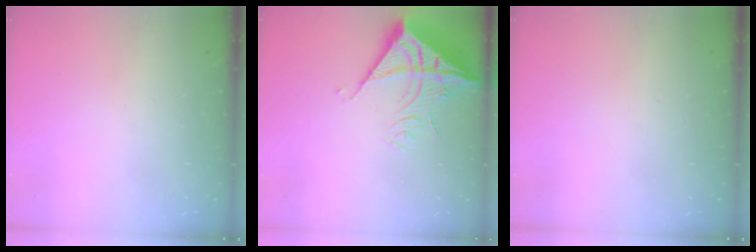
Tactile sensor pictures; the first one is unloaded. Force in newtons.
{"total": 15.7, "press": 15.6, "slide": 1.8}
{"total": 0.0}